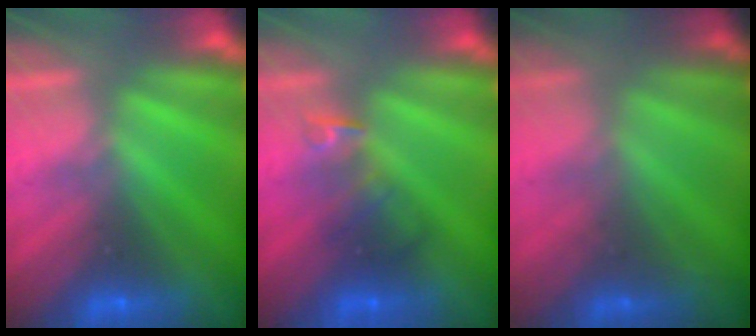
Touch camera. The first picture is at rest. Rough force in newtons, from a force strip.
{"total": 2.4}
{"total": 1.8}